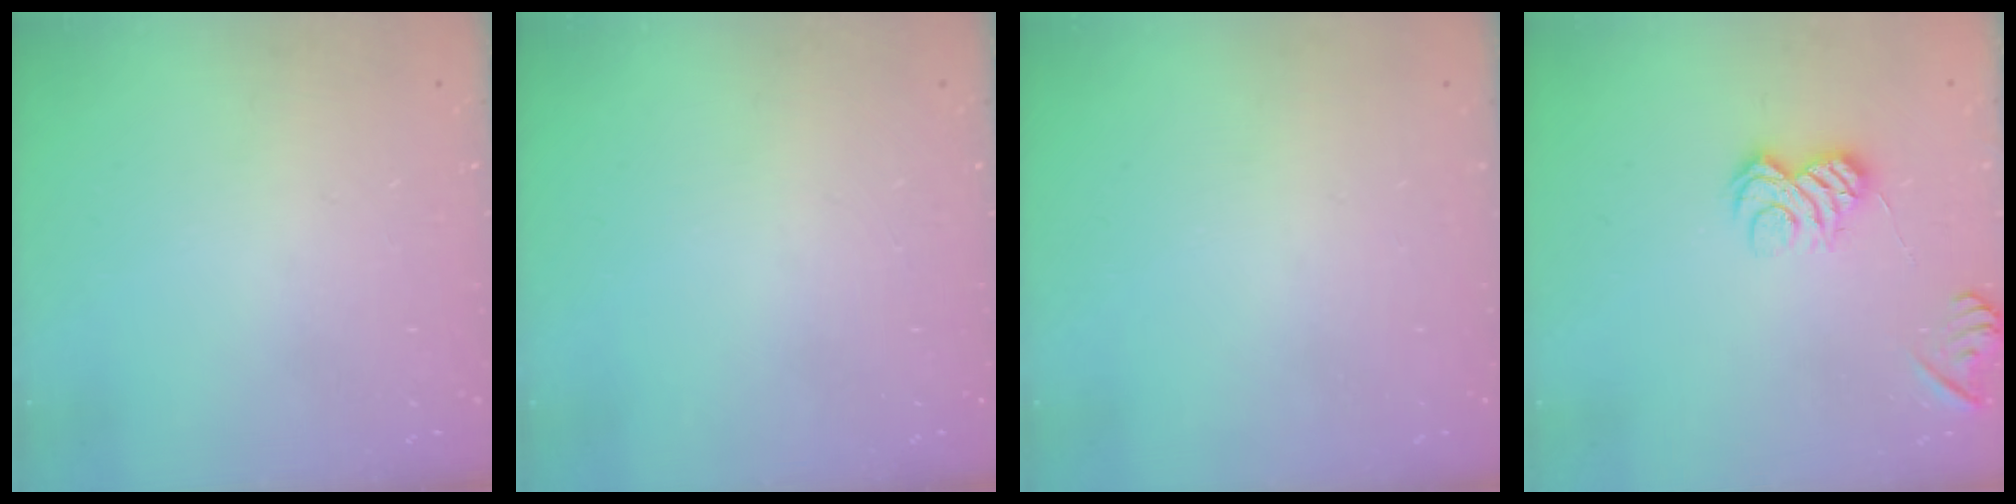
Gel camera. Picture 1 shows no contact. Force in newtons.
{"total": 0.0}
{"total": 0.0}
{"total": 8.5, "press": 8.4, "slide": 1.2}